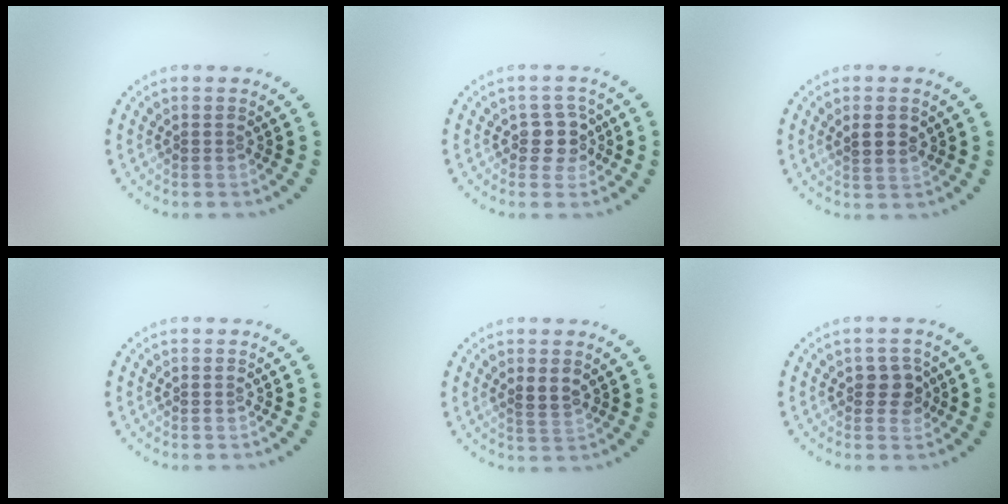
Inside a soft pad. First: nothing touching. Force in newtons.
{"total": 2.4, "press": 2.0, "slide": 1.2}
{"total": 1.7, "press": 1.7, "slide": 0.3}
{"total": 0.0}
{"total": 1.7, "press": 1.6, "slide": 0.5}
{"total": 2.0, "press": 1.9, "slide": 0.7}